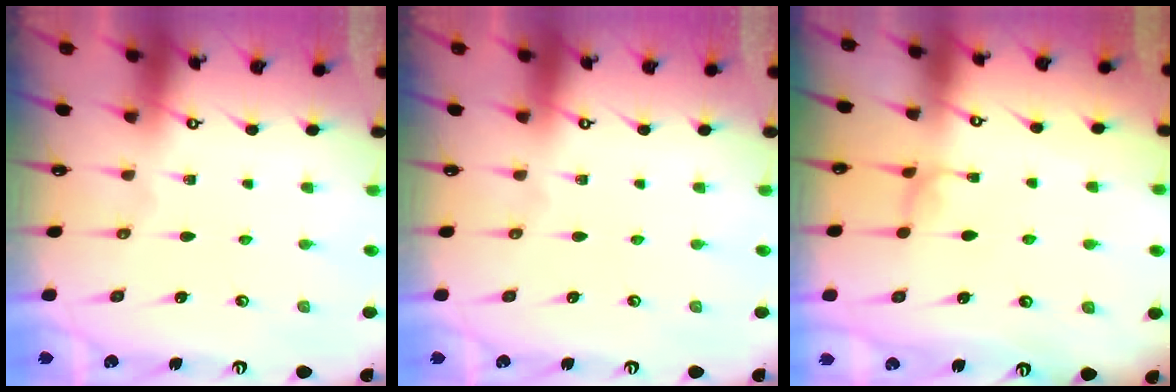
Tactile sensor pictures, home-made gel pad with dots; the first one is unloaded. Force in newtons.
{"total": 0.0}
{"total": 2.3, "press": 2.2, "slide": 0.3}